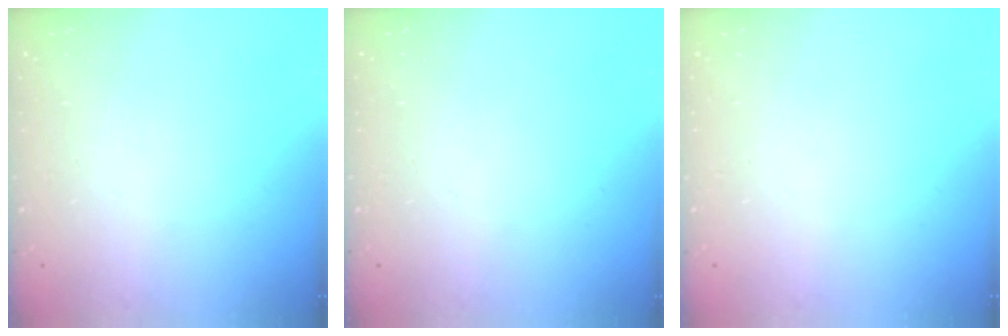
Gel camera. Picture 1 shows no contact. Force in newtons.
{"total": 0.0}
{"total": 0.0}